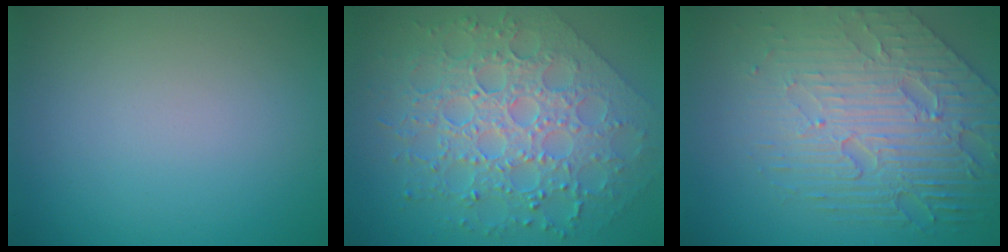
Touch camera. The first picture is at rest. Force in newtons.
{"total": 8.5, "press": 6.2, "slide": 5.8}
{"total": 7.9, "press": 5.7, "slide": 5.5}